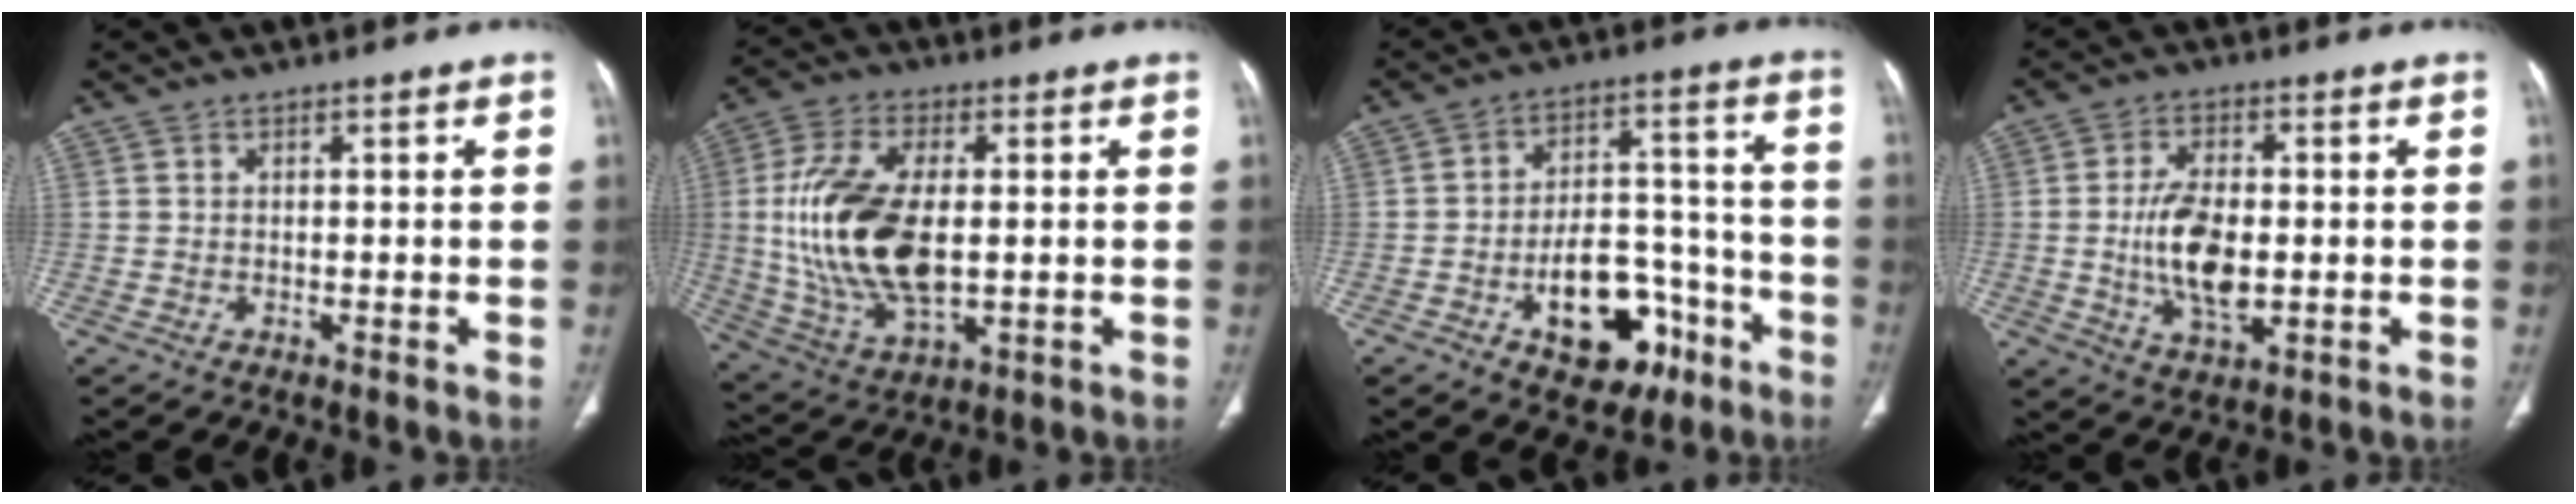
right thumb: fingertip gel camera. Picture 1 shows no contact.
{"total": 18.6, "force": [0.5, 9.5, 16.0], "torque": [-0.327, -0.009, 0.017]}
{"total": 14.9, "force": [-6.9, 8.8, 9.7], "torque": [-0.106, 0.057, -0.092]}
{"total": 10.4, "force": [-0.8, 5.3, 9.0], "torque": [-0.167, -0.003, -0.011]}